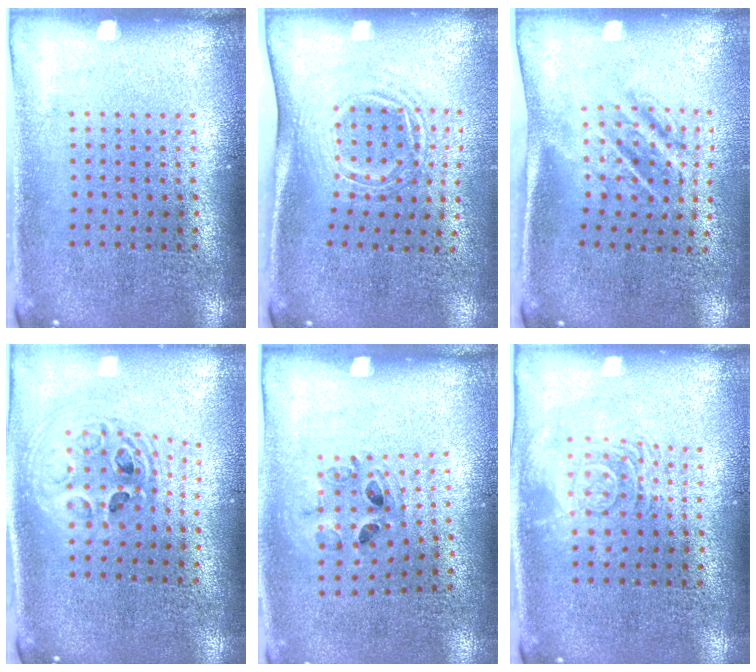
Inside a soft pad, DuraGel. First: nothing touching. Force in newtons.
{"total": 1.7, "press": 1.1, "slide": 1.2}
{"total": 1.7, "press": 1.1, "slide": 1.3}
{"total": 2.1, "press": 1.7, "slide": 1.3}
{"total": 0.9, "press": 0.9, "slide": 0.3}
{"total": 2.8, "press": 2.8, "slide": 0.4}